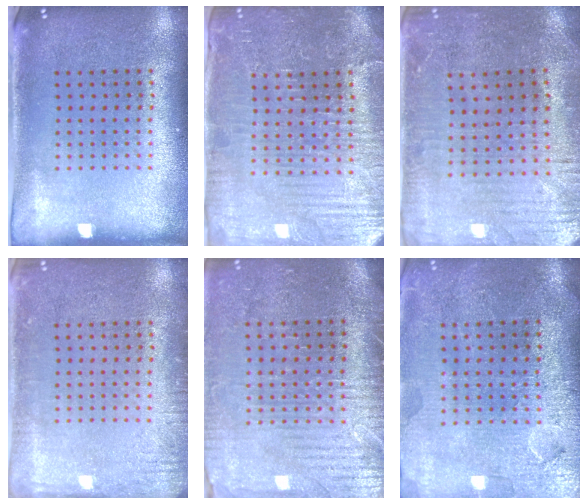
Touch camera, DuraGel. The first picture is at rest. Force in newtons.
{"total": 4.4, "press": 4.2, "slide": 1.2}
{"total": 1.1, "press": 1.0, "slide": 0.4}
{"total": 2.0, "press": 1.9, "slide": 0.2}
{"total": 3.7, "press": 3.4, "slide": 1.4}
{"total": 3.7, "press": 3.4, "slide": 1.5}